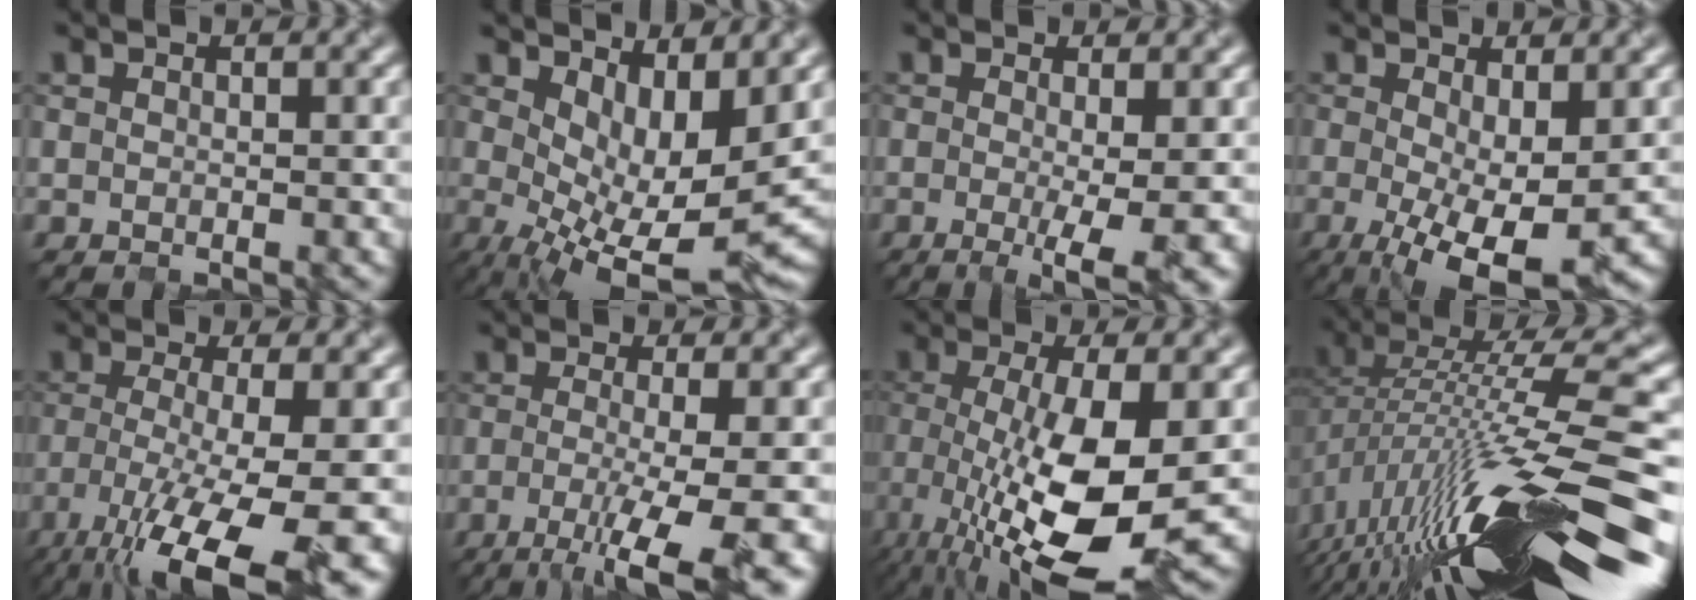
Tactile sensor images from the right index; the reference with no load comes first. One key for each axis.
{"total": 8.6, "fx": 0.8, "fy": 3.3, "fz": 7.8, "tx": -0.137, "ty": -0.018, "tz": 0.024}
{"total": 4.8, "fx": -1.2, "fy": 0.7, "fz": 4.6, "tx": -0.066, "ty": -0.014, "tz": -0.017}
{"total": 7.8, "fx": -1.9, "fy": 2.4, "fz": 7.2, "tx": -0.132, "ty": -0.025, "tz": -0.022}
{"total": 13.7, "fx": -7.1, "fy": 3.6, "fz": 11.1, "tx": -0.199, "ty": -0.027, "tz": -0.112}
{"total": 8.6, "fx": -3.3, "fy": 2.1, "fz": 7.6, "tx": -0.105, "ty": -0.017, "tz": -0.055}
{"total": 12.1, "fx": -3.3, "fy": 3.7, "fz": 11.1, "tx": -0.203, "ty": -0.028, "tz": -0.051}
{"total": 15.0, "fx": -5.1, "fy": 4.4, "fz": 13.4, "tx": -0.239, "ty": 0.026, "tz": -0.082}